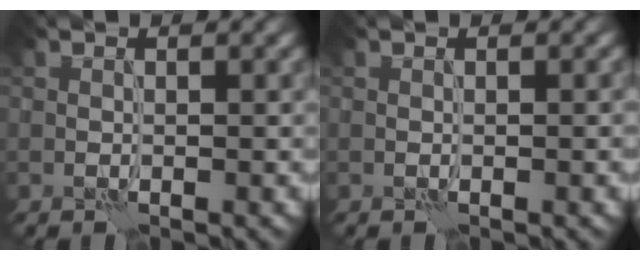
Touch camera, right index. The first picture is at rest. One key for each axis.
{"total": 0.5, "fx": -0.1, "fy": 0.0, "fz": 0.5, "tx": -0.006, "ty": 0.000, "tz": -0.001}